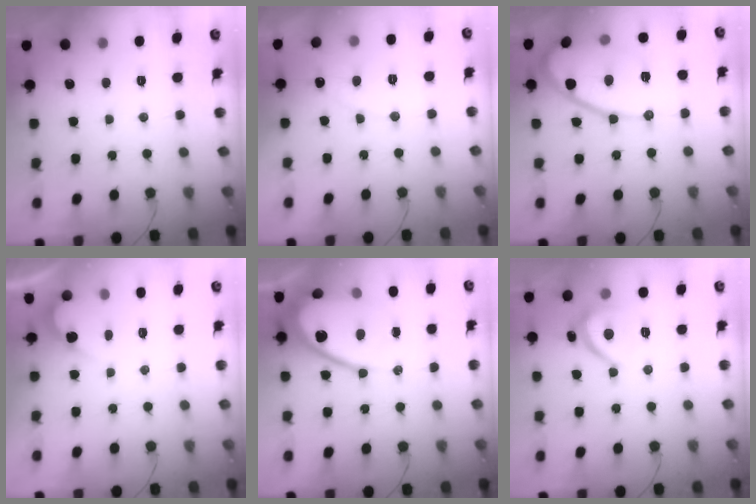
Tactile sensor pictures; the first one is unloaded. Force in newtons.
{"total": 3.8, "press": 3.8, "slide": 0.1}
{"total": 14.2, "press": 14.2, "slide": 0.7}
{"total": 2.7, "press": 2.7, "slide": 0.2}
{"total": 15.9, "press": 15.9, "slide": 1.2}
{"total": 3.9, "press": 3.9, "slide": 0.5}